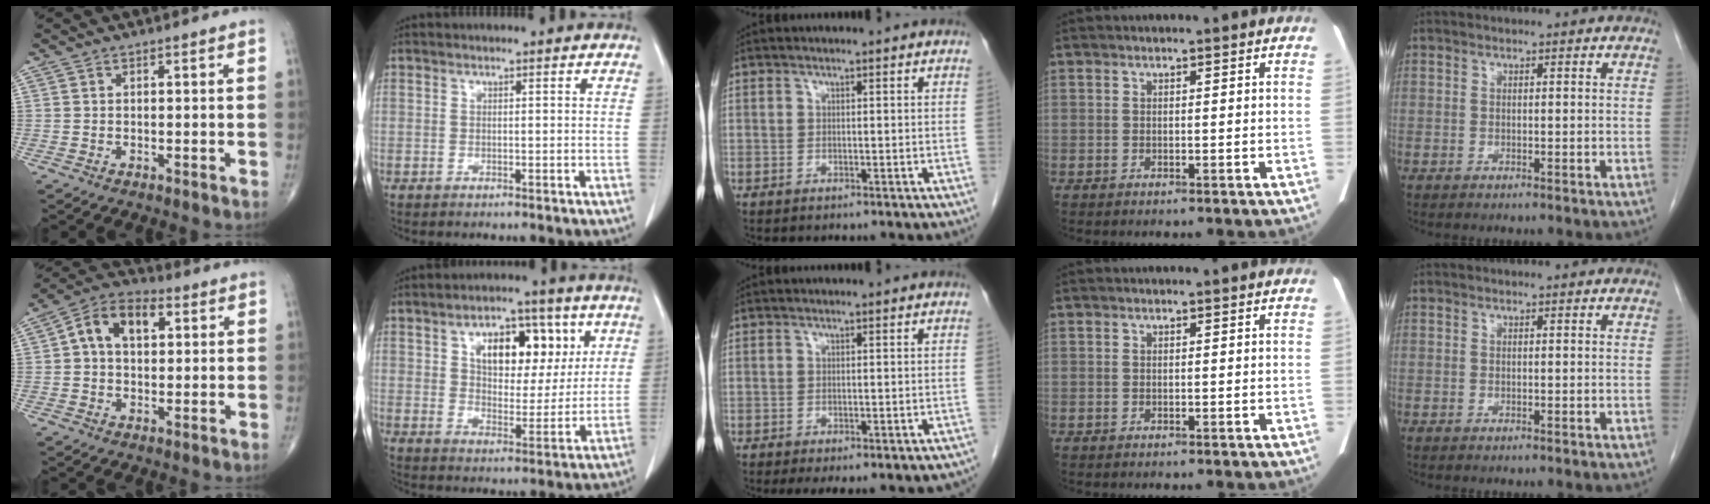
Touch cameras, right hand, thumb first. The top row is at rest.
{"thumb": {"total": 10.4, "force": [2.4, 6.8, 7.5], "torque": [-0.117, 0.024, 0.033]}, "index": {"total": 12.5, "force": [4.6, 7.1, 9.2], "torque": [-0.136, 0.024, 0.079]}, "middle": {"total": 8.5, "force": [-6.2, 3.3, 4.7], "torque": [-0.059, 0.004, -0.074]}}